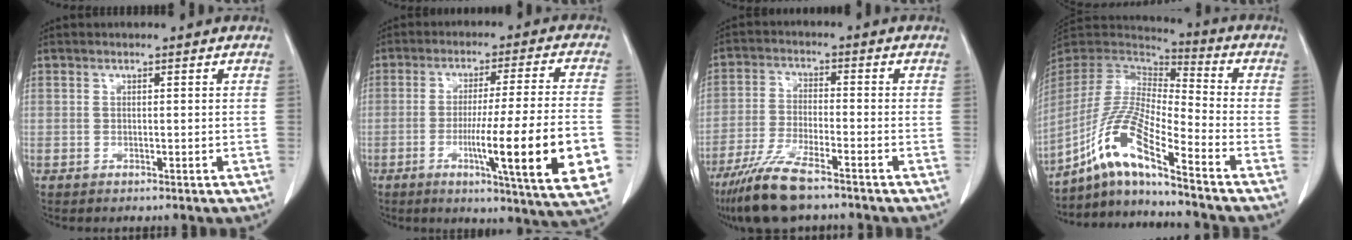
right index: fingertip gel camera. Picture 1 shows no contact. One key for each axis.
{"total": 18.5, "fx": -4.9, "fy": -0.6, "fz": 17.8, "tx": -0.221, "ty": -0.022, "tz": -0.069}
{"total": 9.7, "fx": -7.2, "fy": 1.4, "fz": 6.3, "tx": -0.130, "ty": -0.028, "tz": -0.132}
{"total": 13.4, "fx": -8.8, "fy": 0.2, "fz": 10.1, "tx": -0.218, "ty": -0.002, "tz": -0.168}